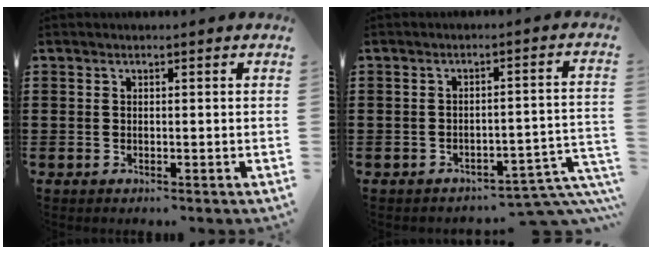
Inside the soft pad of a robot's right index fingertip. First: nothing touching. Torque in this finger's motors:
{"motor_torque": [0.51, 0.47, 0.06, -0.08]}